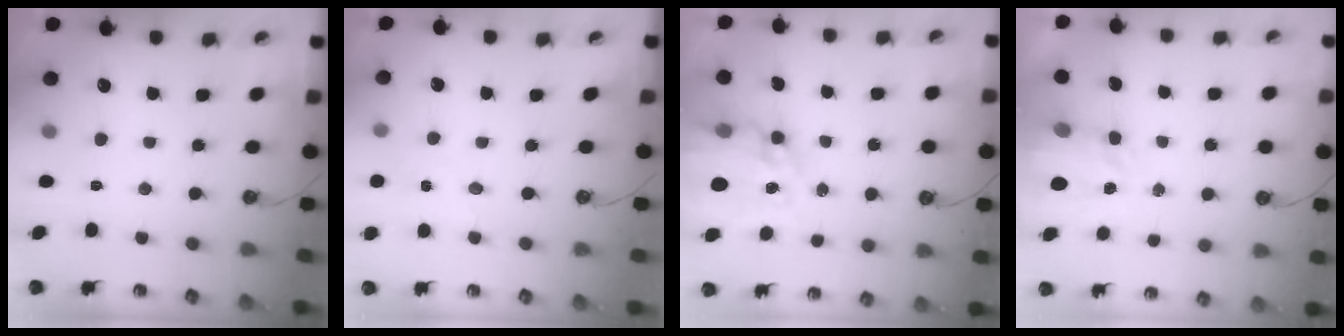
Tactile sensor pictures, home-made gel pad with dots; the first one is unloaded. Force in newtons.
{"total": 3.7, "press": 3.7, "slide": 0.4}
{"total": 14.4, "press": 14.3, "slide": 1.2}
{"total": 3.6, "press": 3.5, "slide": 0.6}